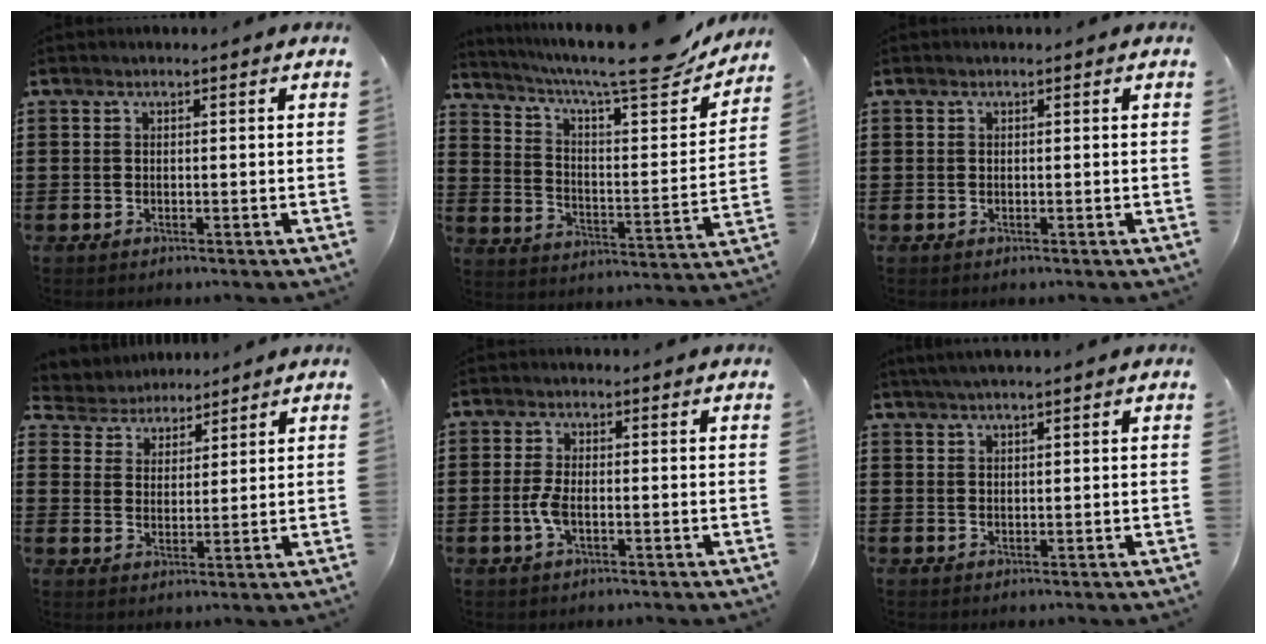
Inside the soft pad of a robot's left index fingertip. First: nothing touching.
{"total": 10.0, "force": [8.4, 0.9, 5.4], "torque": [-0.114, -0.061, 0.133]}
{"total": 0.0}
{"total": 4.2, "force": [3.8, 1.6, -0.4], "torque": [-0.017, -0.015, 0.069]}
{"total": 3.2, "force": [-0.8, 1.2, 2.9], "torque": [-0.081, -0.008, -0.023]}
{"total": 1.8, "force": [1.5, -0.1, 1.0], "torque": [-0.021, 0.001, 0.029]}